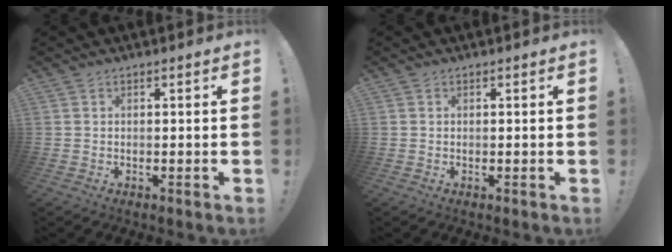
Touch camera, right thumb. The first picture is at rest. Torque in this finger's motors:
{"motor_torque": [0.06, 0.01, 0.25, 0.09, -0.03]}